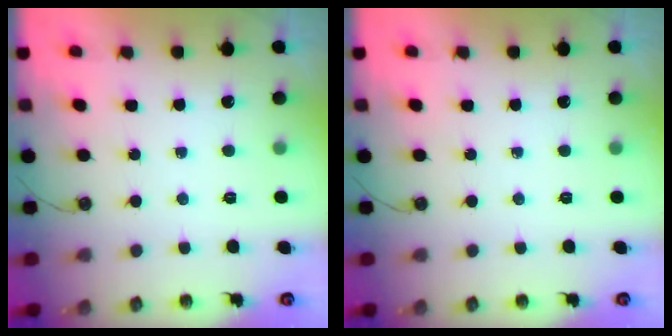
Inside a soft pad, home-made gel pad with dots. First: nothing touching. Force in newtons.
{"total": 0.0}